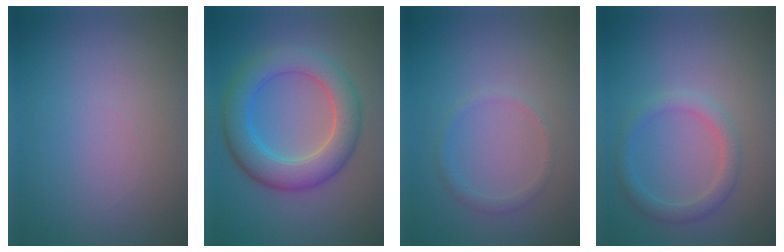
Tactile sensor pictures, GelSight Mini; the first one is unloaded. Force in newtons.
{"total": 6.1, "press": 6.1, "slide": 0.4}
{"total": 1.1, "press": 1.1, "slide": 0.0}
{"total": 2.2, "press": 2.1, "slide": 0.2}